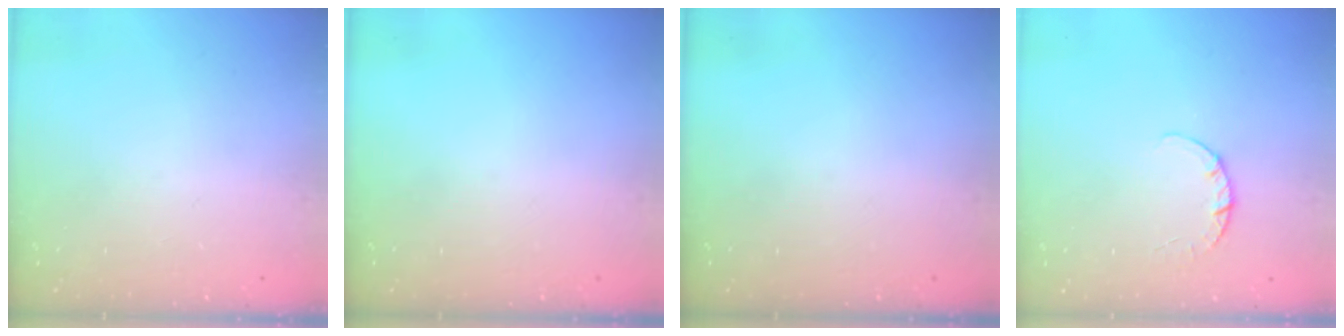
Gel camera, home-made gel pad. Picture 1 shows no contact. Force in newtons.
{"total": 0.0}
{"total": 0.0}
{"total": 2.7, "press": 2.7, "slide": 0.4}